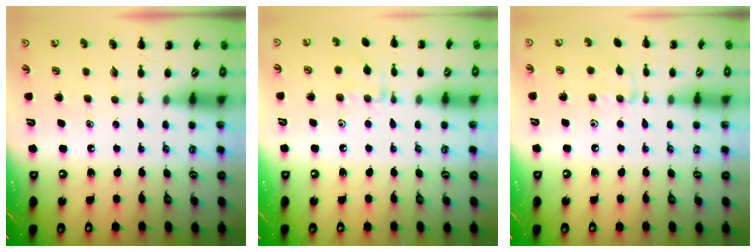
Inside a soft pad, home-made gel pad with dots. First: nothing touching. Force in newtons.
{"total": 6.7, "press": 6.5, "slide": 1.7}
{"total": 5.2, "press": 4.8, "slide": 1.8}